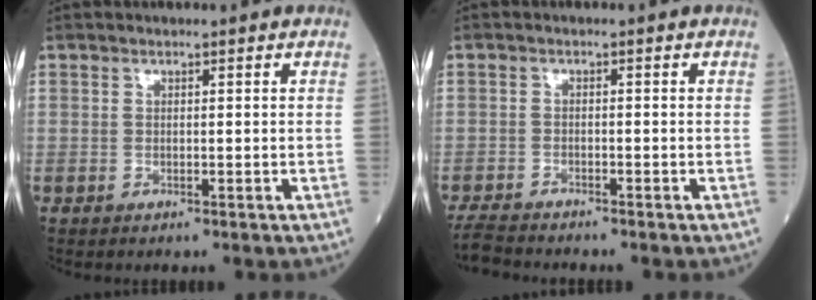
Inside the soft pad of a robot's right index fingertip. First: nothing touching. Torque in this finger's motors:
{"motor_torque": [-0.23, -0.11, -0.03, -0.01]}